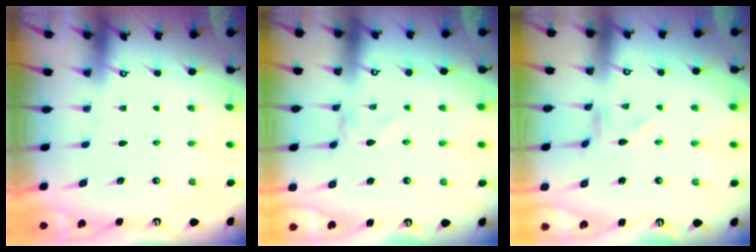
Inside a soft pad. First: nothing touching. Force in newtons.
{"total": 0.6, "press": 0.6, "slide": 0.1}
{"total": 0.0}